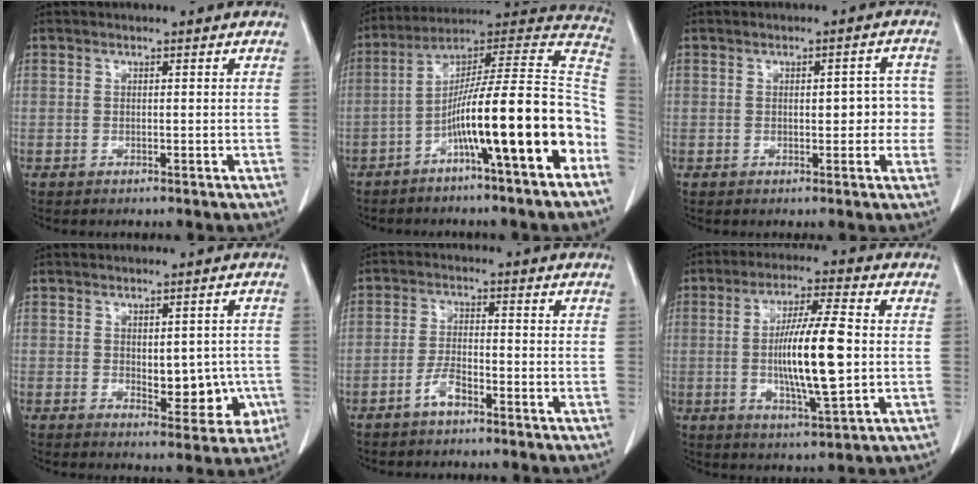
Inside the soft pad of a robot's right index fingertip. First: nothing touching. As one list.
[{"total": 19.9, "force": [-7.5, 0.4, 18.4], "torque": [-0.254, 0.023, -0.127]}, {"total": 4.9, "force": [0.0, 2.4, 4.3], "torque": [-0.043, 0.019, 0.000]}, {"total": 7.5, "force": [-0.9, 4.0, 6.3], "torque": [-0.064, 0.003, 0.001]}, {"total": 3.4, "force": [-2.3, 0.8, 2.3], "torque": [-0.047, 0.004, -0.047]}, {"total": 12.5, "force": [-0.5, 1.3, 12.4], "torque": [-0.224, -0.007, -0.009]}]